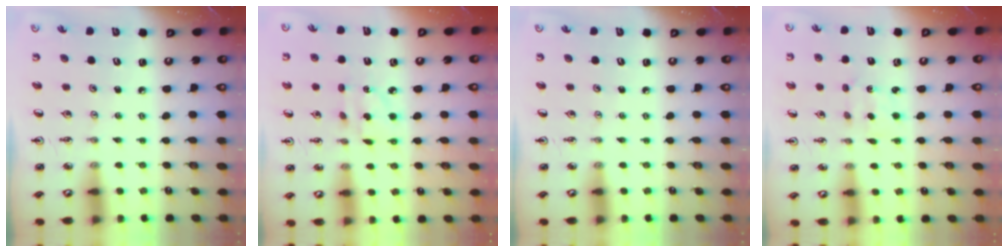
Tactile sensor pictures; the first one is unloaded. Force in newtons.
{"total": 3.9, "press": 3.8, "slide": 0.7}
{"total": 0.0}
{"total": 1.7, "press": 1.6, "slide": 0.5}